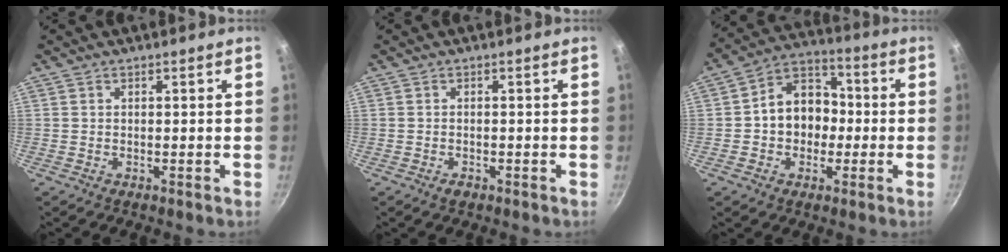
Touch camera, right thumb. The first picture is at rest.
{"total": 1.3, "force": [-0.8, 0.7, 0.8], "torque": [-0.014, 0.004, -0.013]}
{"total": 11.8, "force": [-0.8, 9.4, 7.0], "torque": [-0.061, 0.034, -0.029]}